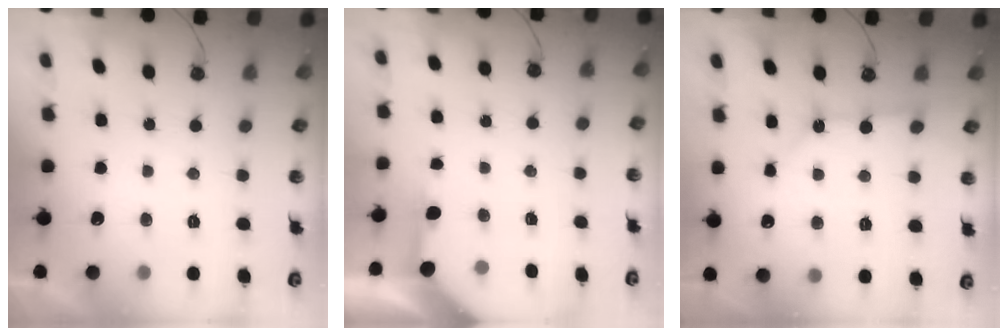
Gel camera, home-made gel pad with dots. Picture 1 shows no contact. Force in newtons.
{"total": 3.7, "press": 3.7, "slide": 0.4}
{"total": 2.6, "press": 2.6, "slide": 0.3}